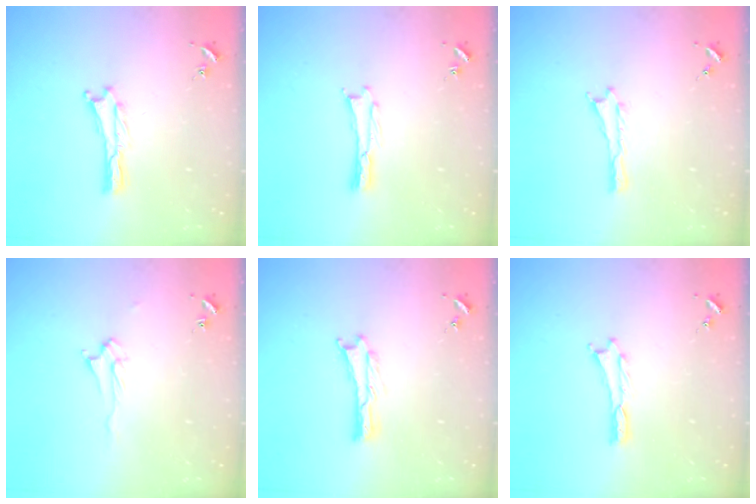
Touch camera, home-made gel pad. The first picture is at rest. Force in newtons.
{"total": 0.0}
{"total": 0.0}
{"total": 2.5, "press": 2.4, "slide": 0.4}
{"total": 0.0}
{"total": 0.0}